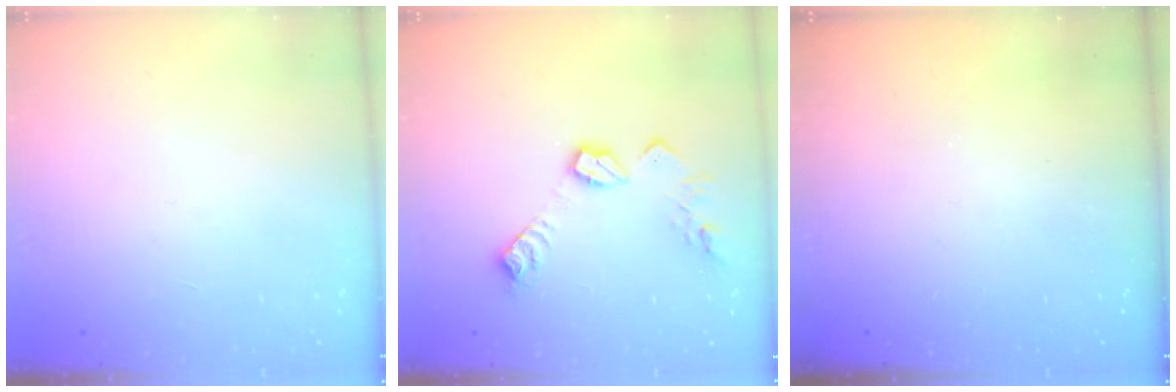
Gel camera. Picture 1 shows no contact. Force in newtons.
{"total": 11.3, "press": 11.3, "slide": 0.6}
{"total": 0.0}